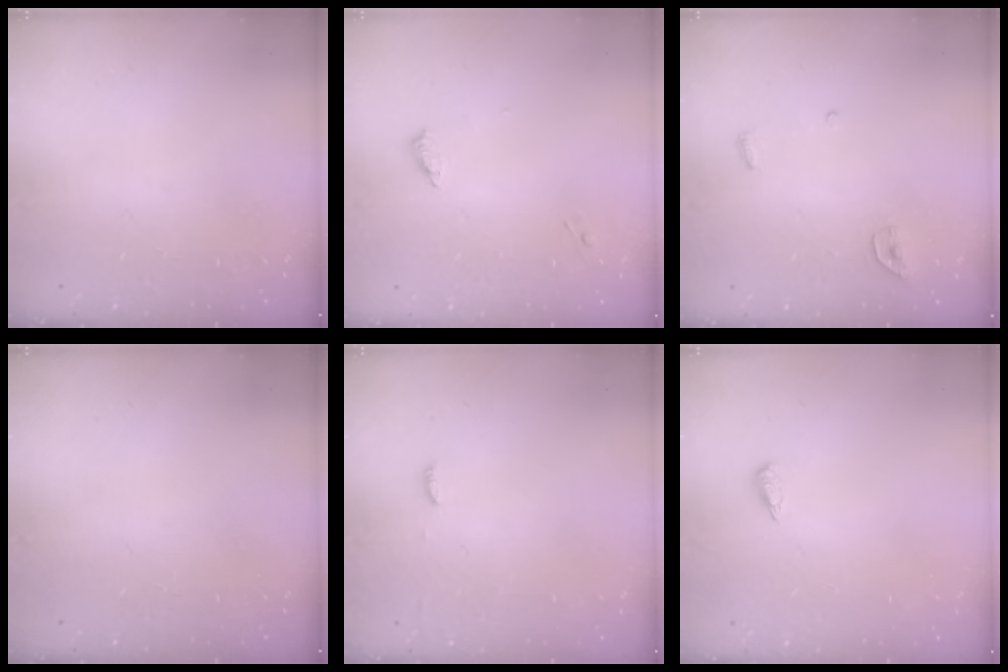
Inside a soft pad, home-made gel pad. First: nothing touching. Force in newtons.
{"total": 5.6, "press": 5.6, "slide": 0.6}
{"total": 4.6, "press": 4.6, "slide": 0.4}
{"total": 0.0}
{"total": 3.8, "press": 3.6, "slide": 1.2}
{"total": 2.2, "press": 2.2, "slide": 0.4}